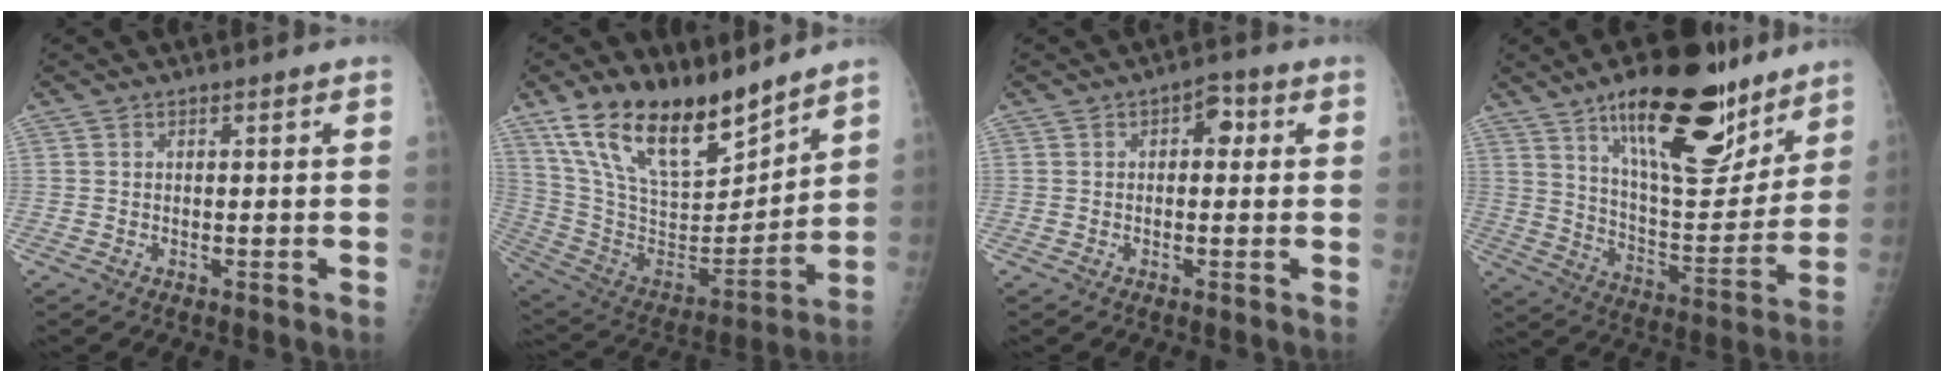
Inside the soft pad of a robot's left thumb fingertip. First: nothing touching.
{"total": 22.6, "force": [16.8, 8.5, 12.5], "torque": [-0.188, -0.082, 0.312]}
{"total": 3.4, "force": [0.7, 2.2, 2.5], "torque": [-0.014, 0.006, 0.002]}
{"total": 25.0, "force": [15.8, 9.1, 17.1], "torque": [-0.213, -0.072, 0.252]}